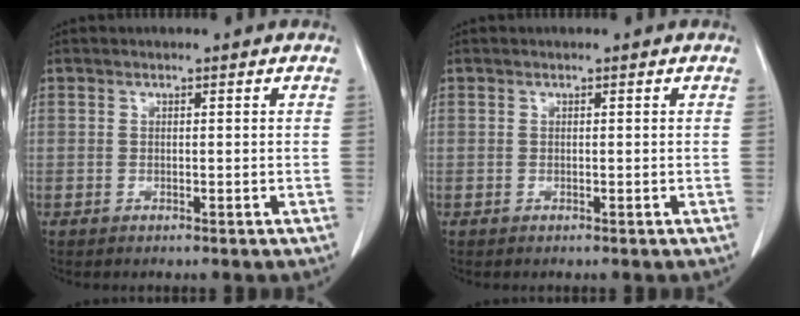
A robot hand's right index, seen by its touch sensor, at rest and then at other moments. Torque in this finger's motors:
{"motor_torque": [0.00, 0.00, 0.00, 0.00]}